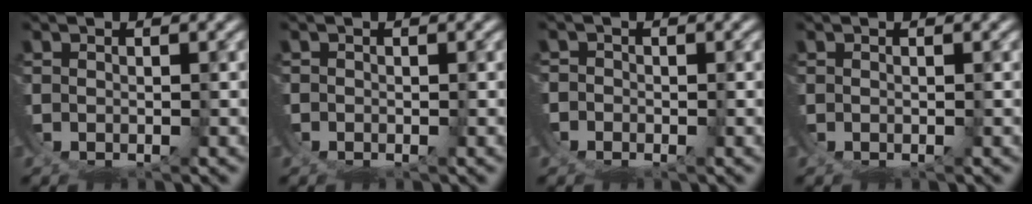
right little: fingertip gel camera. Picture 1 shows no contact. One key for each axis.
{"total": 0.0}
{"total": 1.4, "fx": -0.8, "fy": 1.2, "fz": 0.0, "tx": 0.002, "ty": 0.000, "tz": -0.023}
{"total": 0.0}